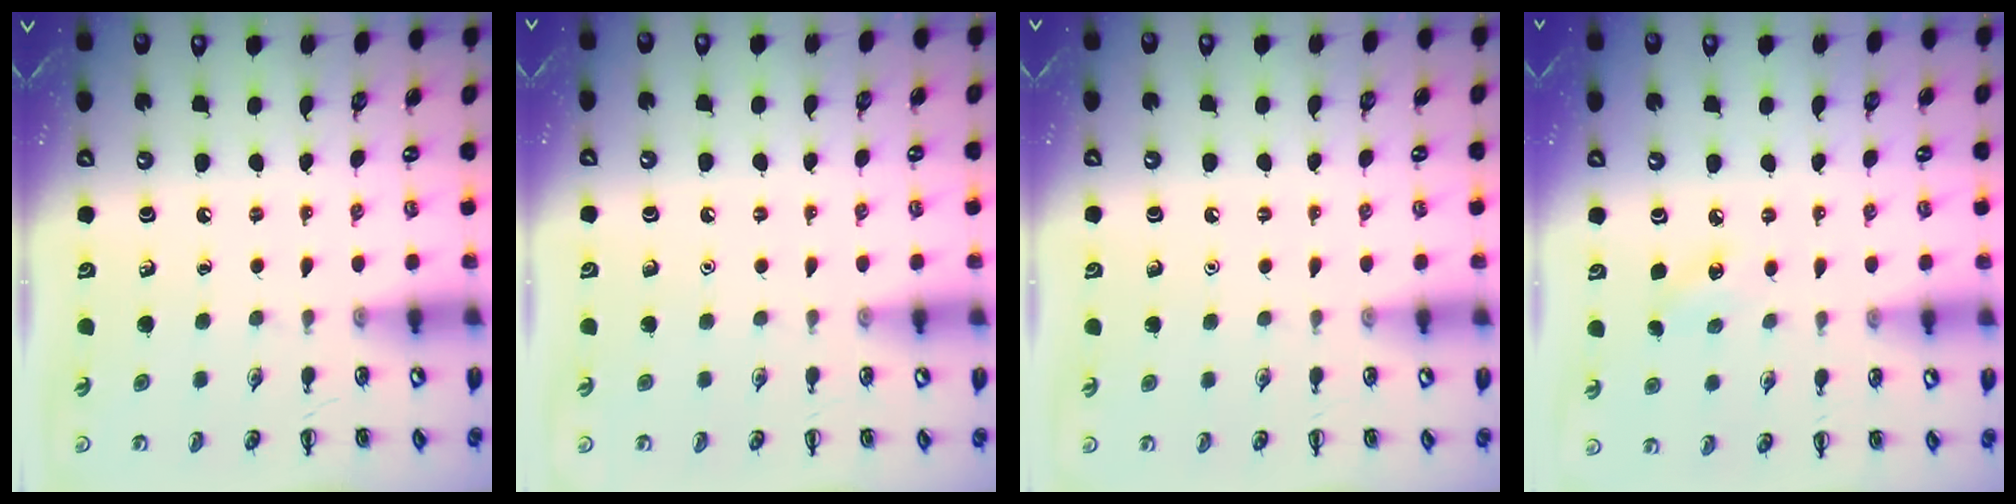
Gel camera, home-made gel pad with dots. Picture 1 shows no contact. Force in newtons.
{"total": 1.5, "press": 1.5, "slide": 0.1}
{"total": 1.6, "press": 1.6, "slide": 0.1}
{"total": 7.1, "press": 6.7, "slide": 2.1}